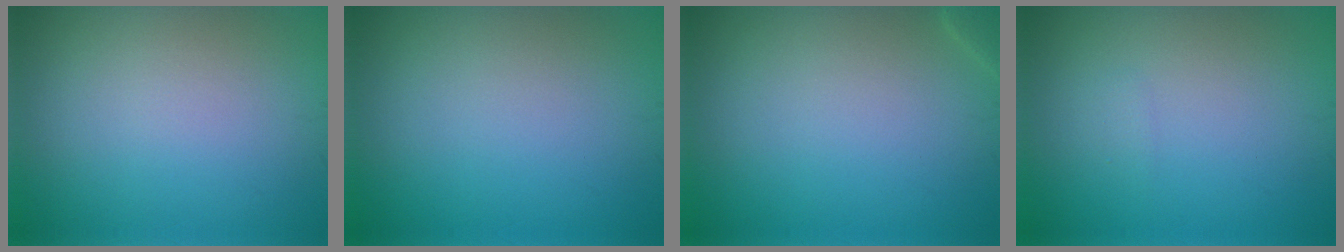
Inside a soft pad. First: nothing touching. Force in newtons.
{"total": 0.0}
{"total": 0.7, "press": 0.7, "slide": 0.0}
{"total": 0.5, "press": 0.5, "slide": 0.0}